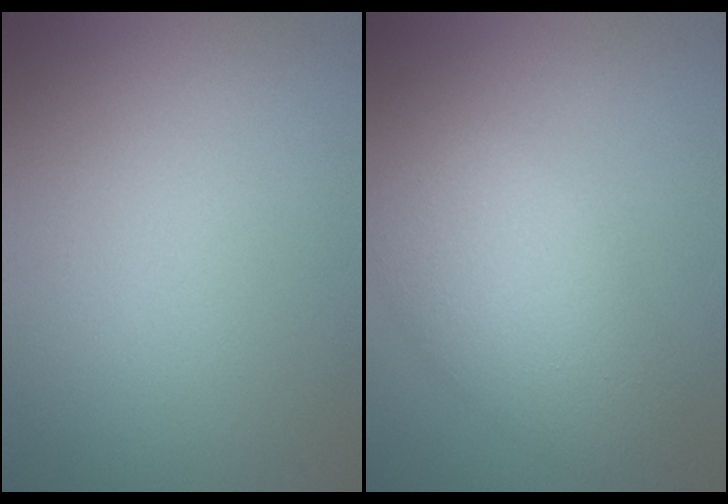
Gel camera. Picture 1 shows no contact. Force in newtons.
{"total": 5.1, "press": 5.1, "slide": 0.2}